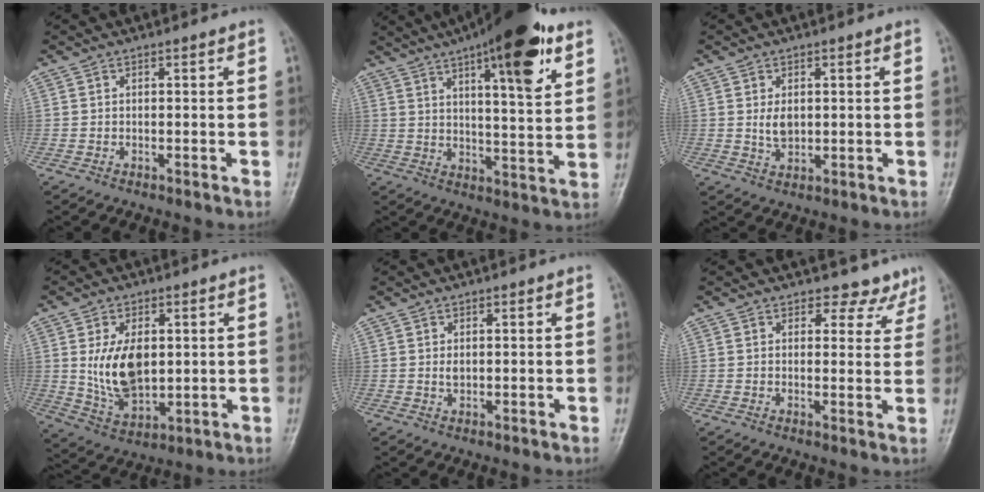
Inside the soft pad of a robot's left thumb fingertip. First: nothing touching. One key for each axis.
{"total": 18.6, "fx": 9.8, "fy": 4.9, "fz": 15.0, "tx": -0.196, "ty": -0.033, "tz": 0.142}
{"total": 3.5, "fx": 0.5, "fy": 2.4, "fz": 2.6, "tx": -0.035, "ty": -0.007, "tz": 0.015}
{"total": 11.8, "fx": 1.4, "fy": 7.3, "fz": 9.2, "tx": -0.144, "ty": -0.016, "tz": 0.040}
{"total": 1.4, "fx": 0.3, "fy": 1.0, "fz": 1.0, "tx": -0.012, "ty": -0.002, "tz": 0.007}
{"total": 5.5, "fx": 4.7, "fy": 2.8, "fz": 0.1, "tx": 0.033, "ty": -0.030, "tz": 0.039}